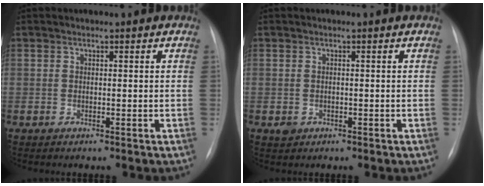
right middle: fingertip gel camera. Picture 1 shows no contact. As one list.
[{"total": 1.2, "force": [-0.5, 1.0, 0.3], "torque": [-0.003, 0.003, -0.004]}]